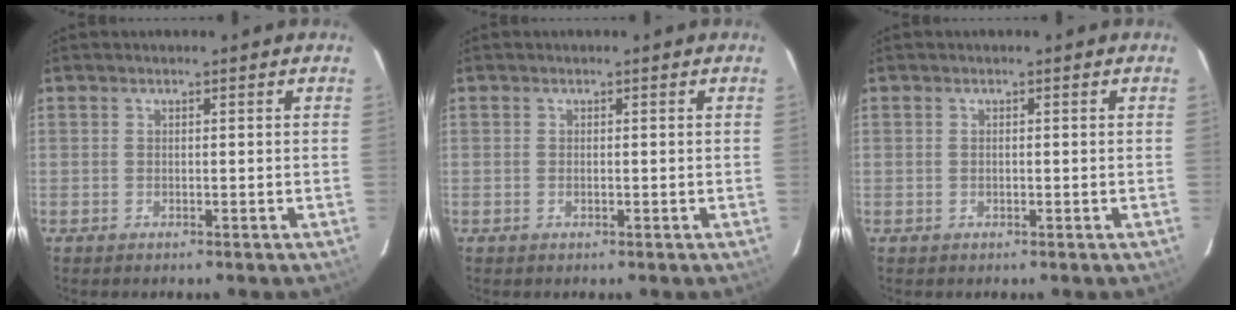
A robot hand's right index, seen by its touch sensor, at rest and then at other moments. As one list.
[{"total": 0.6, "force": [-0.2, 0.3, 0.4], "torque": [-0.008, 0.001, -0.004]}, {"total": 0.0}]